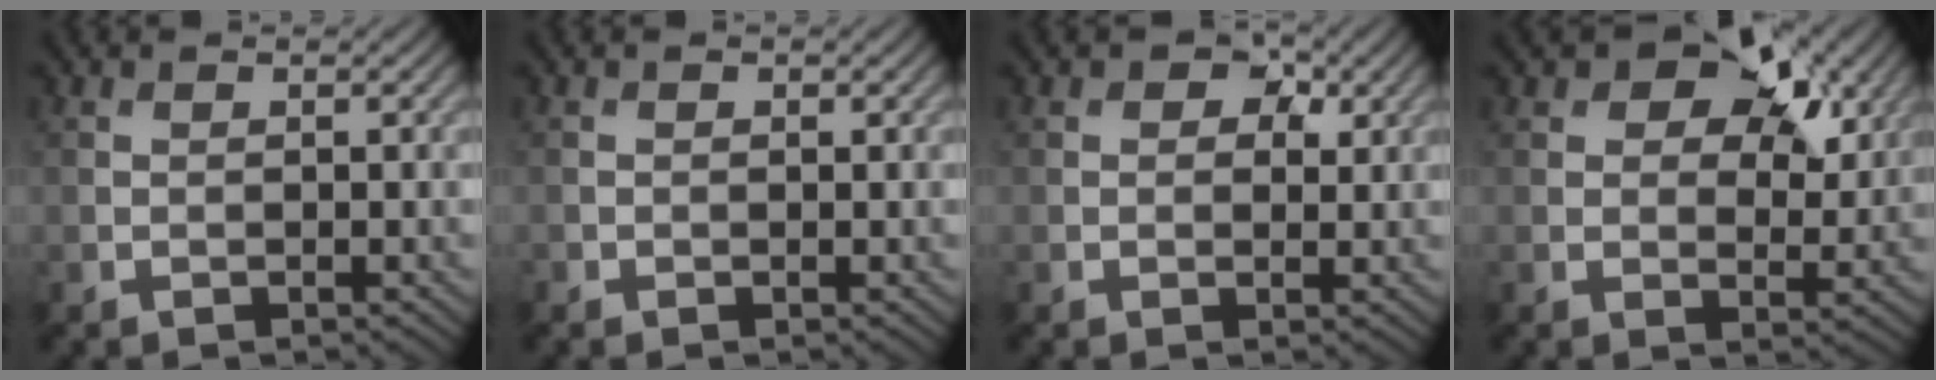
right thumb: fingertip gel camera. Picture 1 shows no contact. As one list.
[{"total": 0.0}, {"total": 3.3, "force": [1.5, 2.3, 1.9], "torque": [-0.024, -0.002, 0.012]}, {"total": 10.2, "force": [5.5, 5.6, 6.6], "torque": [-0.102, 0.005, 0.084]}]